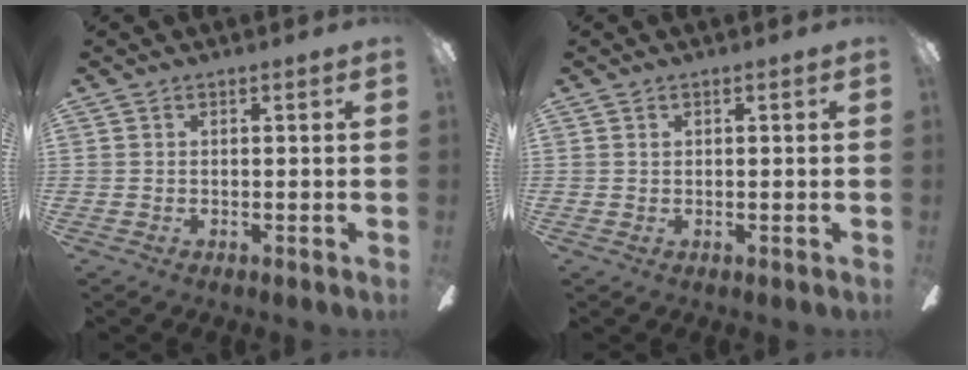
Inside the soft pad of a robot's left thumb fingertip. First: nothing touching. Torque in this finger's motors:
{"motor_torque": [-0.08, -0.05, 0.05, -0.21, 0.01]}